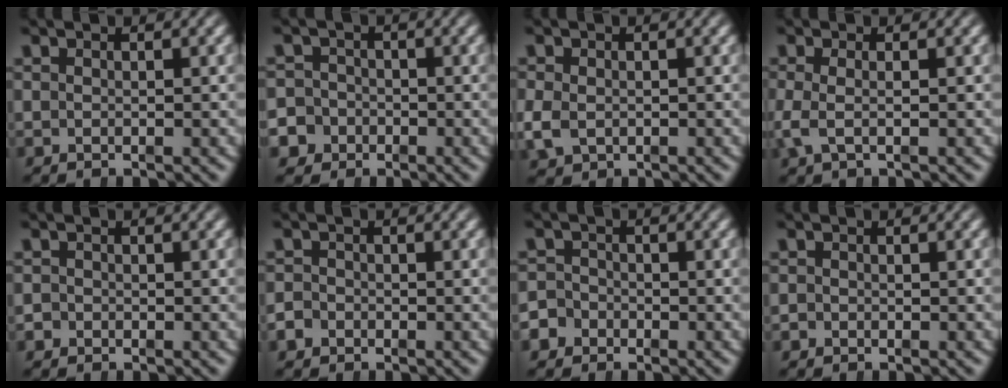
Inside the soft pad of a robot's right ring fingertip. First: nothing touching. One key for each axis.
{"total": 5.8, "fx": -2.5, "fy": 5.2, "fz": 0.9, "tx": -0.027, "ty": -0.025, "tz": -0.045}
{"total": 2.1, "fx": -0.7, "fy": 1.8, "fz": 1.0, "tx": -0.033, "ty": -0.013, "tz": -0.001}
{"total": 1.8, "fx": -0.6, "fy": 0.7, "fz": 1.6, "tx": -0.049, "ty": -0.010, "tz": -0.004}
{"total": 1.2, "fx": -0.8, "fy": 0.8, "fz": -0.3, "tx": 0.006, "ty": -0.003, "tz": -0.017}
{"total": 1.6, "fx": -1.2, "fy": 1.1, "fz": -0.1, "tx": 0.000, "ty": -0.008, "tz": -0.022}
{"total": 2.9, "fx": -1.7, "fy": 2.3, "fz": 0.1, "tx": -0.002, "ty": -0.009, "tz": -0.034}
{"total": 0.8, "fx": -0.7, "fy": 0.4, "fz": -0.2, "tx": 0.008, "ty": -0.001, "tz": -0.013}